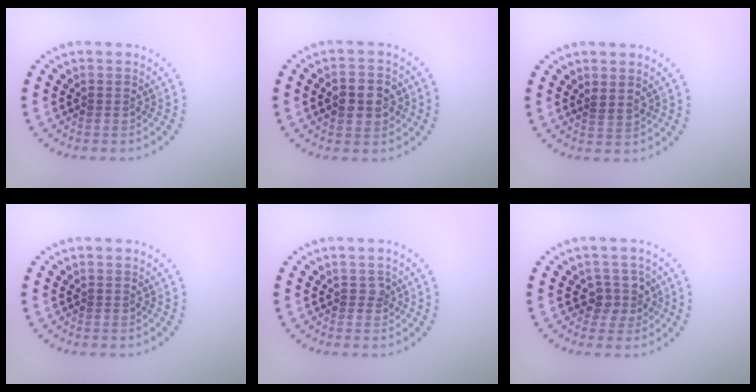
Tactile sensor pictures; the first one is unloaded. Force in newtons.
{"total": 3.8, "press": 3.8, "slide": 0.1}
{"total": 0.7, "press": 0.5, "slide": 0.6}
{"total": 0.0}
{"total": 0.7, "press": 0.5, "slide": 0.4}
{"total": 2.2, "press": 1.8, "slide": 1.2}